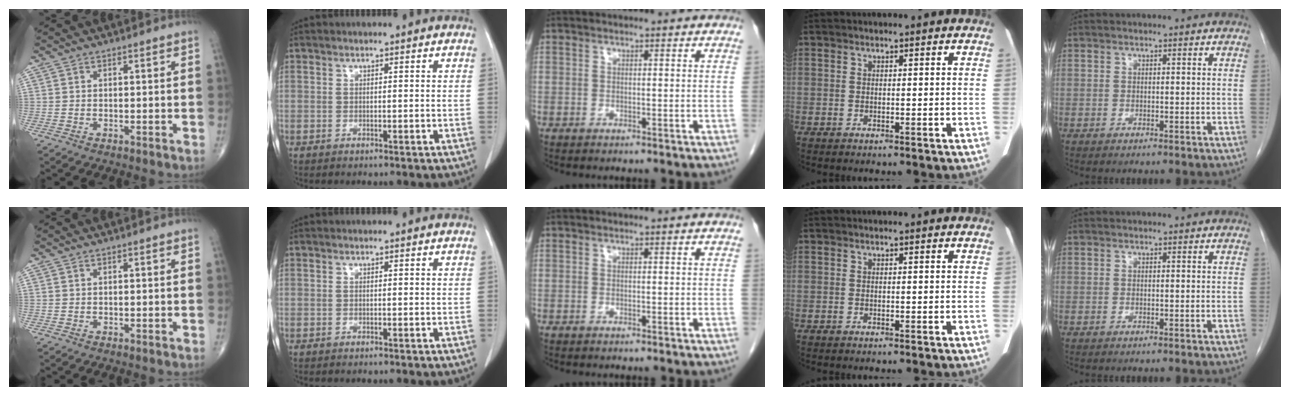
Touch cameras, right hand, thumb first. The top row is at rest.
{}